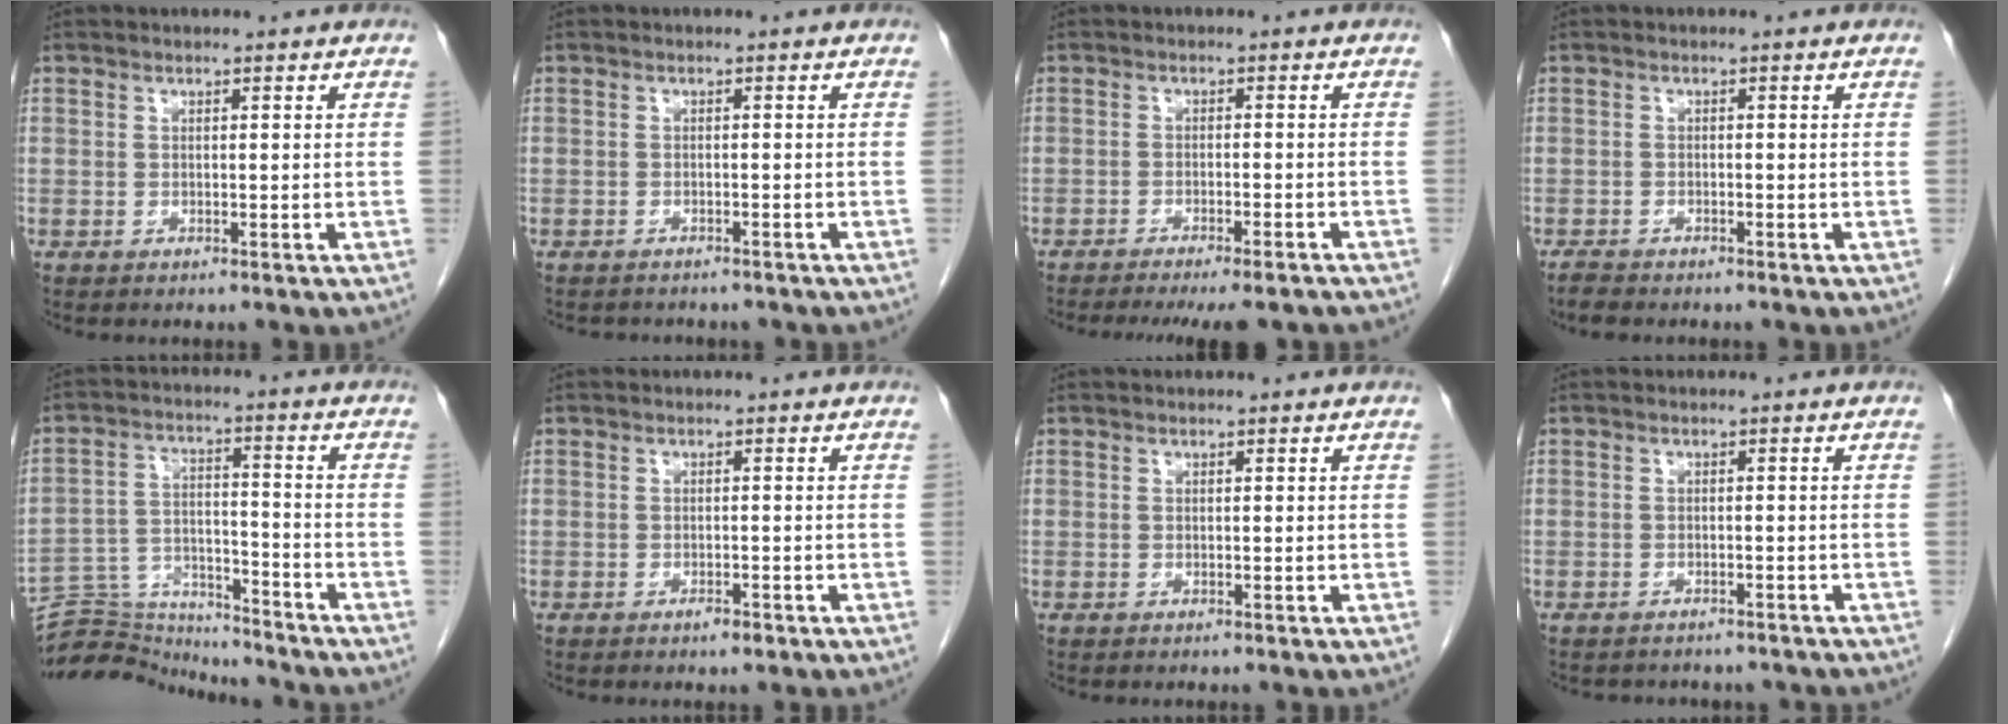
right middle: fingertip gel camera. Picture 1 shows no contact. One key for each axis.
{"total": 6.0, "fx": -5.4, "fy": 2.1, "fz": 1.7, "tx": -0.023, "ty": 0.006, "tz": -0.063}
{"total": 11.3, "fx": -10.0, "fy": 1.4, "fz": 5.1, "tx": -0.062, "ty": -0.012, "tz": -0.126}
{"total": 2.4, "fx": -2.1, "fy": 0.6, "fz": 0.9, "tx": -0.021, "ty": -0.005, "tz": -0.032}
{"total": 11.7, "fx": -11.6, "fy": 1.2, "fz": 0.0, "tx": 0.000, "ty": 0.035, "tz": -0.199}
{"total": 1.2, "fx": -0.8, "fy": 0.4, "fz": 0.8, "tx": -0.014, "ty": 0.000, "tz": -0.011}
{"total": 0.0}
{"total": 6.4, "fx": -5.8, "fy": 2.4, "fz": 1.4, "tx": -0.019, "ty": 0.007, "tz": -0.062}